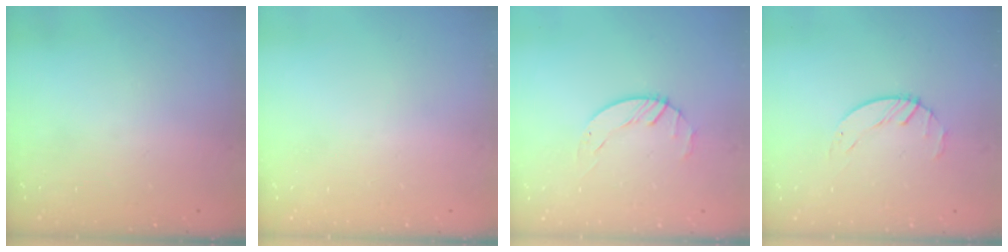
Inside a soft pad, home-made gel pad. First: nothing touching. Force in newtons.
{"total": 0.0}
{"total": 1.8, "press": 1.7, "slide": 0.3}
{"total": 1.6, "press": 1.6, "slide": 0.3}